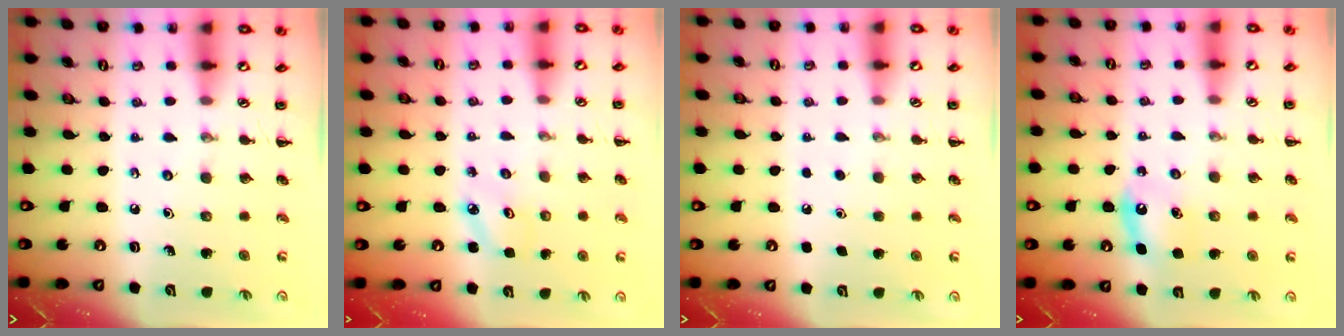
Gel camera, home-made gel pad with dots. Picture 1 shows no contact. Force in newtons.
{"total": 2.6, "press": 2.5, "slide": 0.6}
{"total": 1.7, "press": 1.7, "slide": 0.1}
{"total": 6.7, "press": 6.3, "slide": 2.2}